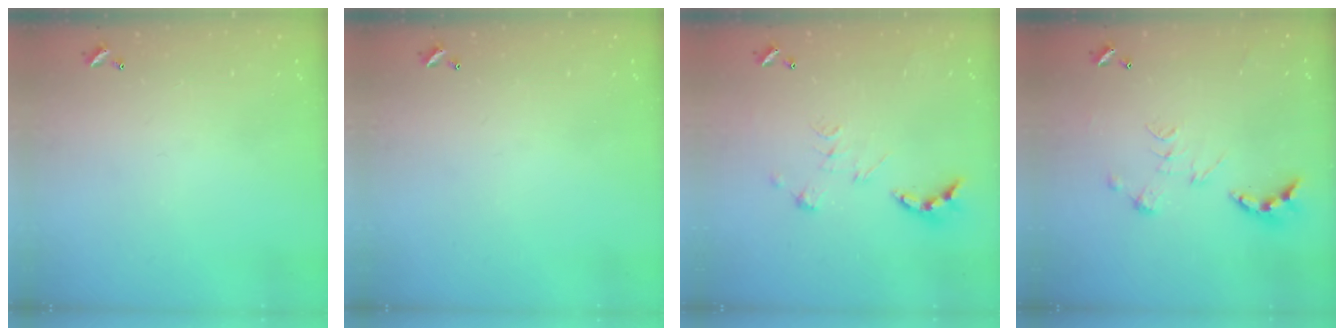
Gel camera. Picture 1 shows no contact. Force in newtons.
{"total": 0.0}
{"total": 2.7, "press": 2.2, "slide": 1.5}
{"total": 0.8, "press": 0.8, "slide": 0.3}